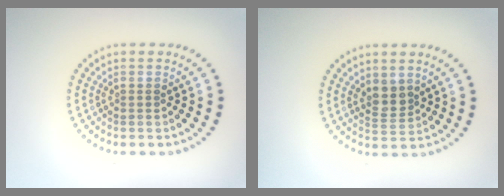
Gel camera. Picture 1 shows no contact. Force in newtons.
{"total": 2.0, "press": 1.8, "slide": 0.9}